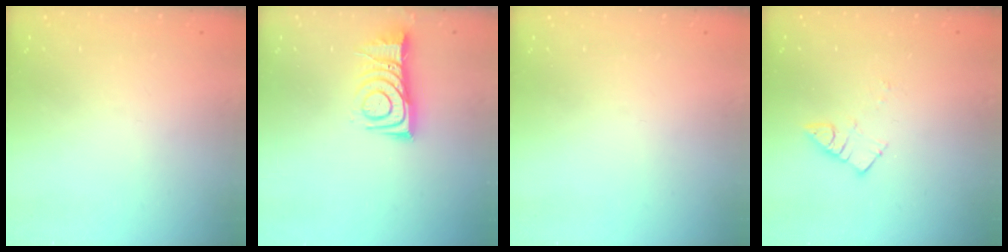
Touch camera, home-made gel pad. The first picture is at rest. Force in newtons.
{"total": 10.1, "press": 10.0, "slide": 0.9}
{"total": 0.0}
{"total": 4.1, "press": 4.1, "slide": 0.2}